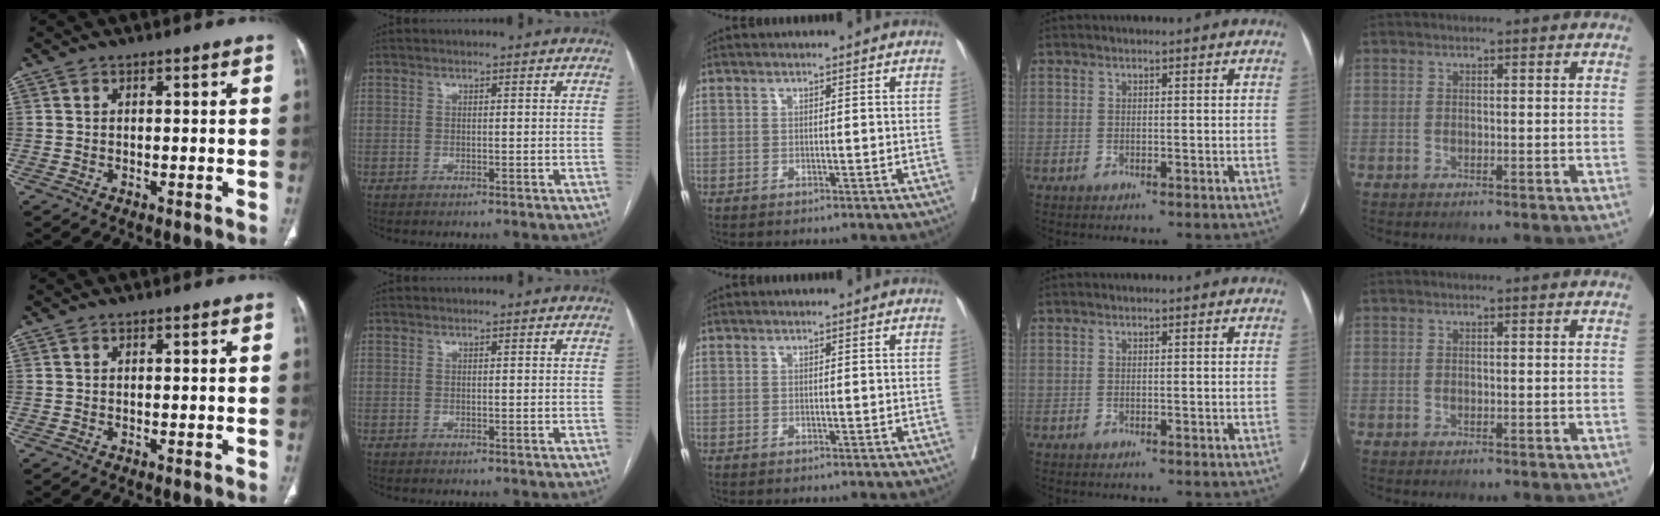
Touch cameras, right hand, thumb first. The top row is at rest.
{}